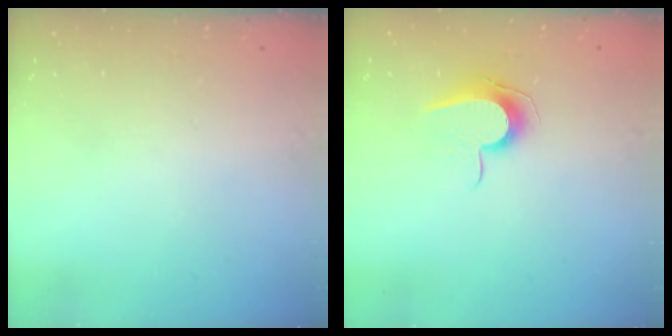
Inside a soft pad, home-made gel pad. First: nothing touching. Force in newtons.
{"total": 8.4, "press": 8.3, "slide": 0.7}